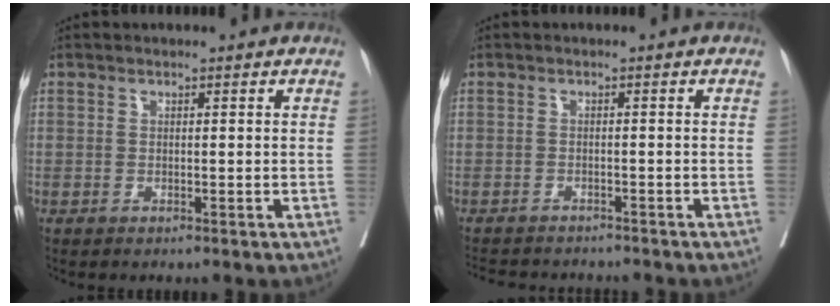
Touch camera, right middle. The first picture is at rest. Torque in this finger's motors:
{"motor_torque": [0.35, -0.55, 0.04, 0.02]}